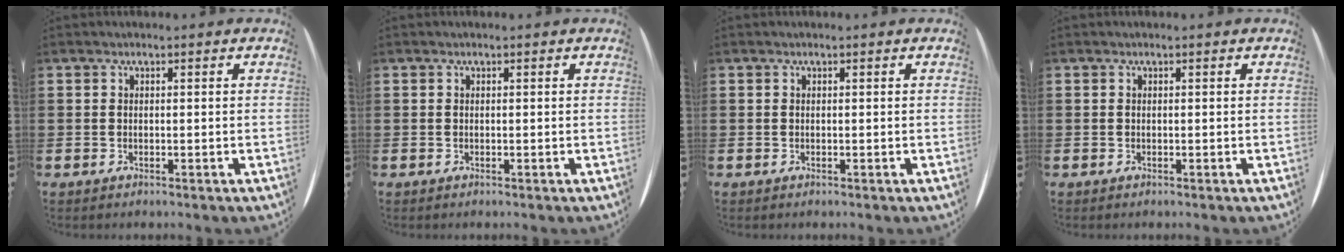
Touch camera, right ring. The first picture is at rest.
{"total": 0.0}
{"total": 0.0}
{"total": 0.0}